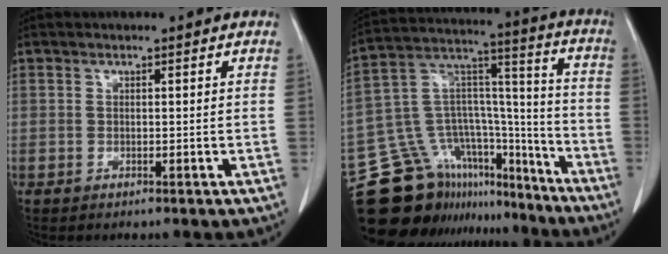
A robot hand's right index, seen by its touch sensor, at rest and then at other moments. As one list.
[{"total": 24.3, "force": [-20.0, 11.4, 7.5], "torque": [-0.172, 0.053, -0.315]}]